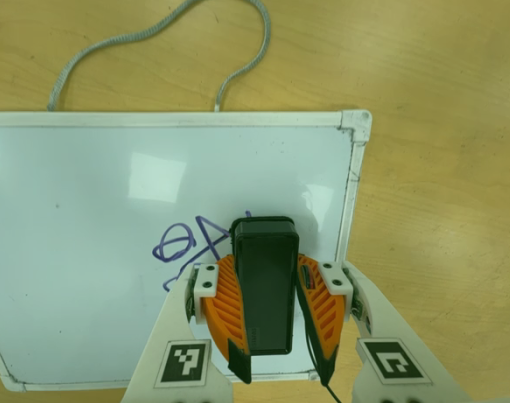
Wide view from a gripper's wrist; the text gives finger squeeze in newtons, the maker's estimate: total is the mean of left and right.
{"total": 13.6, "left": 13.9, "right": 13.2}